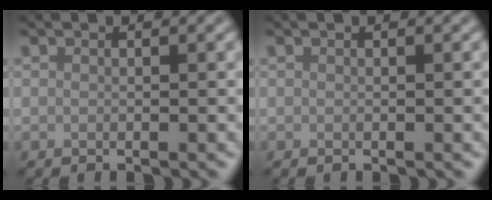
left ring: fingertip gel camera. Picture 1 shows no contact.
{"total": 0.0}